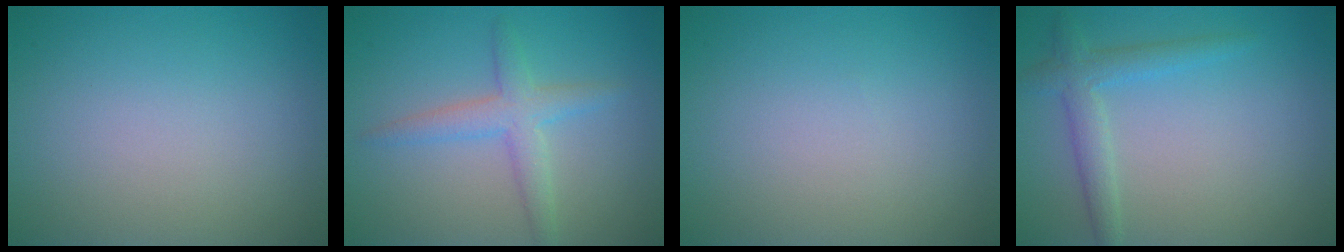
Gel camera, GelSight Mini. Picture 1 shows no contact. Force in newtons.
{"total": 2.9, "press": 2.9, "slide": 0.1}
{"total": 0.0}
{"total": 2.6, "press": 2.6, "slide": 0.1}